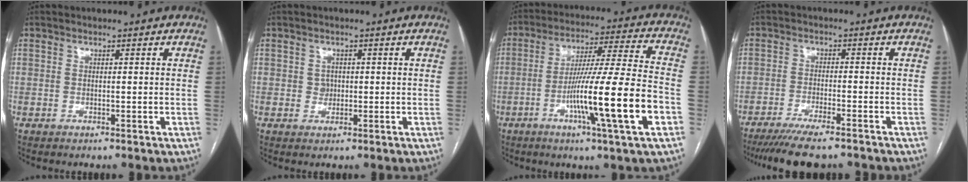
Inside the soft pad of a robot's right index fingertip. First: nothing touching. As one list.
[{"total": 1.7, "force": [0.1, 1.5, 0.7], "torque": [-0.010, 0.002, 0.004]}, {"total": 17.3, "force": [-5.6, -0.8, 16.4], "torque": [-0.281, -0.009, -0.096]}, {"total": 11.0, "force": [-9.3, 1.2, 5.7], "torque": [-0.082, -0.021, -0.144]}]